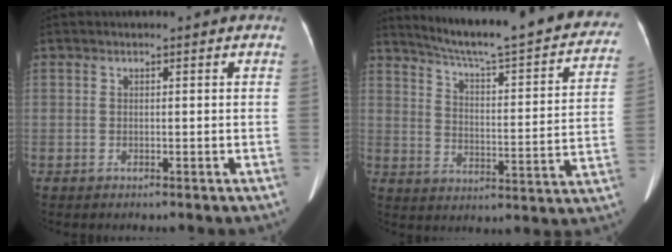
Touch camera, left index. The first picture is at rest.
{"total": 27.9, "force": [24.2, 3.2, 13.5], "torque": [-0.198, -0.052, 0.306]}